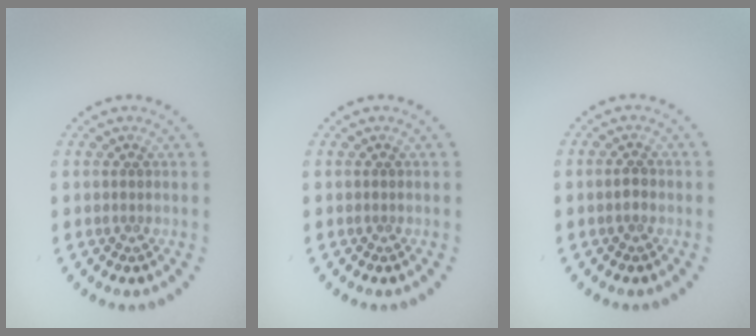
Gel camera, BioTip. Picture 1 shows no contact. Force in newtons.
{"total": 0.0}
{"total": 1.0, "press": 1.0, "slide": 0.1}